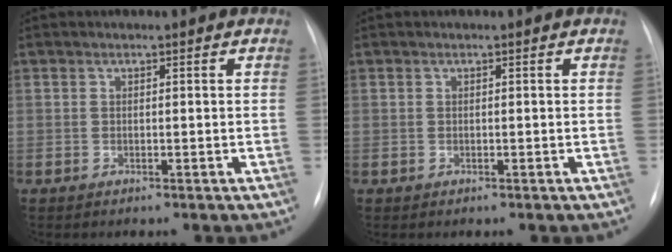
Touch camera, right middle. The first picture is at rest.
{"total": 0.0}